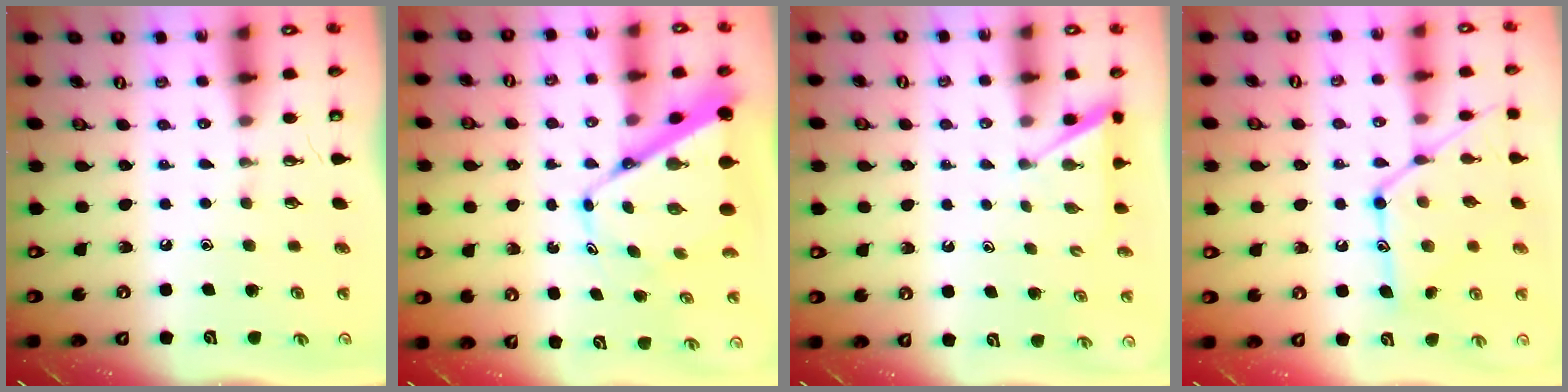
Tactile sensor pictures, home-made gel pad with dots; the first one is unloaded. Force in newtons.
{"total": 10.8, "press": 10.8, "slide": 1.1}
{"total": 2.0, "press": 2.0, "slide": 0.3}
{"total": 16.1, "press": 16.0, "slide": 1.4}